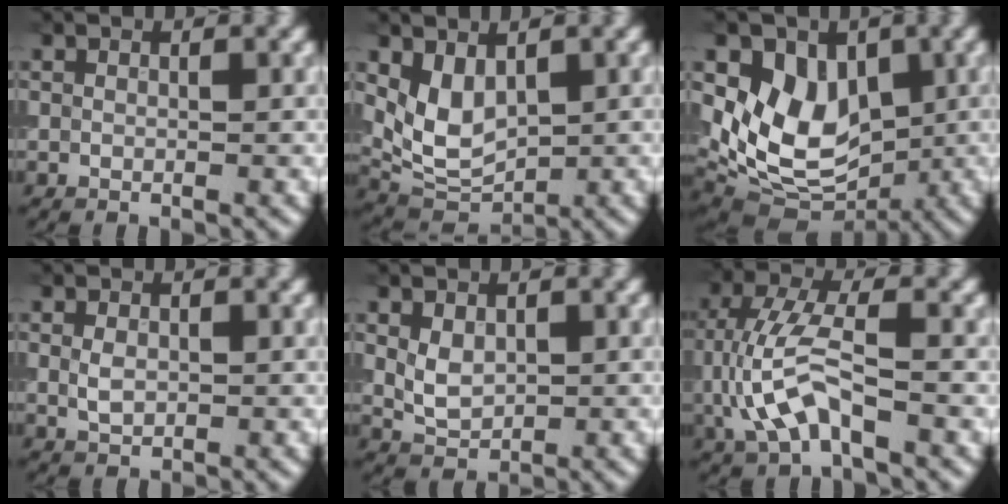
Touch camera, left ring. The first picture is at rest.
{"total": 4.2, "force": [1.1, 2.7, 3.1], "torque": [-0.059, -0.010, 0.030]}
{"total": 7.8, "force": [1.1, 5.8, 5.2], "torque": [-0.091, -0.017, 0.015]}
{"total": 1.6, "force": [0.1, 1.1, 1.1], "torque": [-0.025, -0.001, 0.003]}
{"total": 2.6, "force": [0.4, 1.9, 1.8], "torque": [-0.037, -0.002, 0.011]}
{"total": 6.3, "force": [-1.0, 2.7, 5.6], "torque": [-0.123, 0.008, -0.021]}